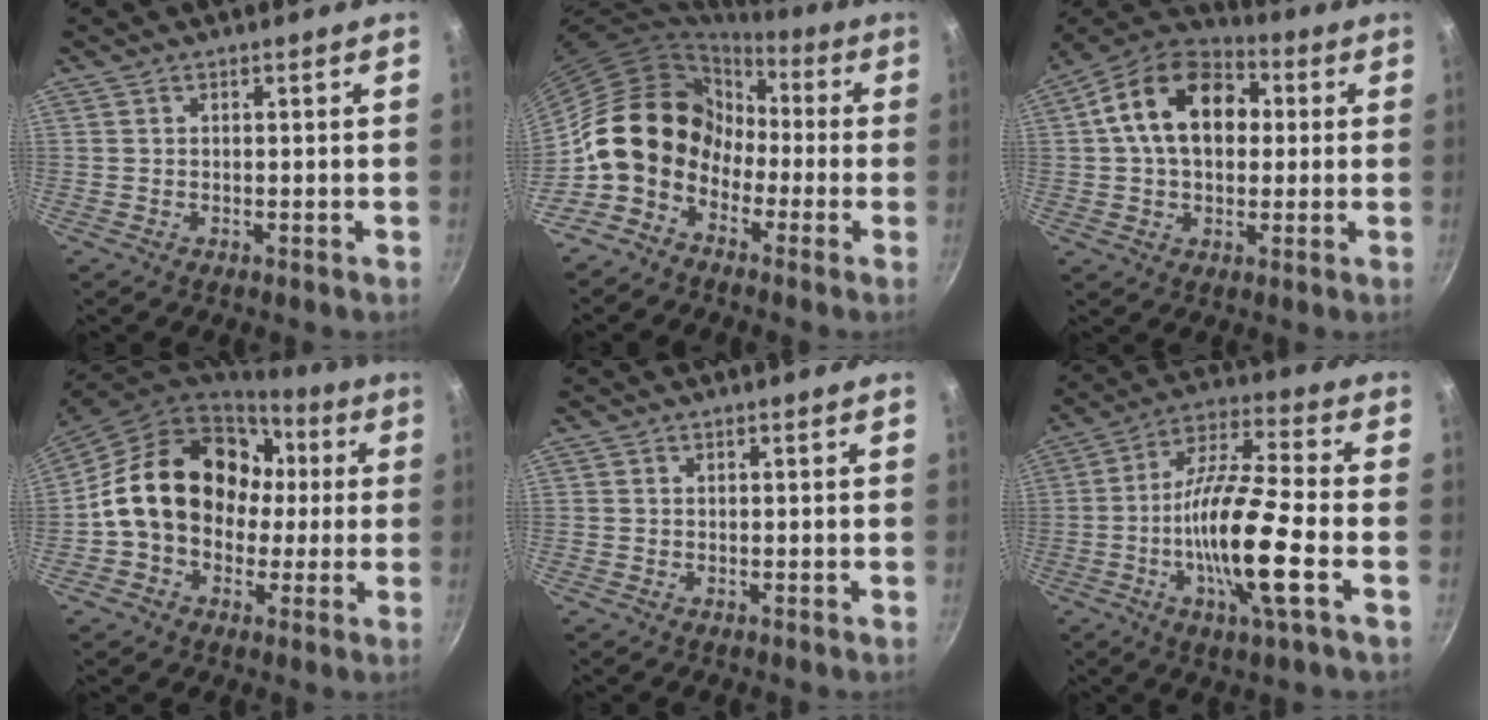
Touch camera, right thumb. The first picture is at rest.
{"total": 12.7, "force": [-2.6, 10.5, 6.6], "torque": [-0.058, 0.041, -0.059]}
{"total": 17.5, "force": [2.9, 12.1, 12.3], "torque": [-0.175, 0.029, 0.030]}
{"total": 20.5, "force": [1.6, 16.2, 12.4], "torque": [-0.178, 0.049, 0.026]}
{"total": 0.0}
{"total": 16.8, "force": [-4.2, 2.7, 16.1], "torque": [-0.296, 0.025, -0.095]}